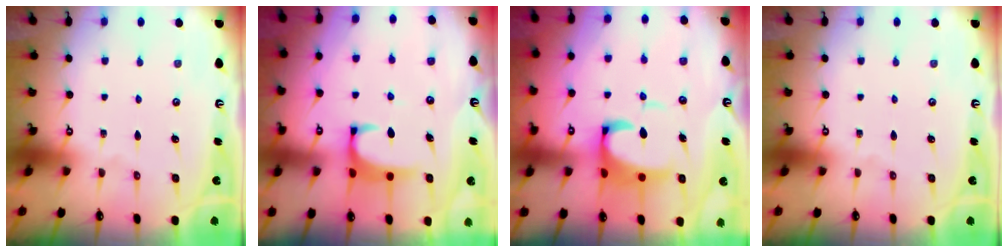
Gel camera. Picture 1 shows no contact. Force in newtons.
{"total": 1.9, "press": 1.9, "slide": 0.3}
{"total": 7.5, "press": 7.5, "slide": 1.1}
{"total": 0.0}